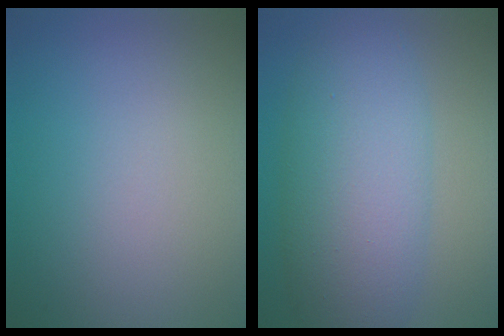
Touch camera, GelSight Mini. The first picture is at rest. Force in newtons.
{"total": 8.2, "press": 8.2, "slide": 0.3}